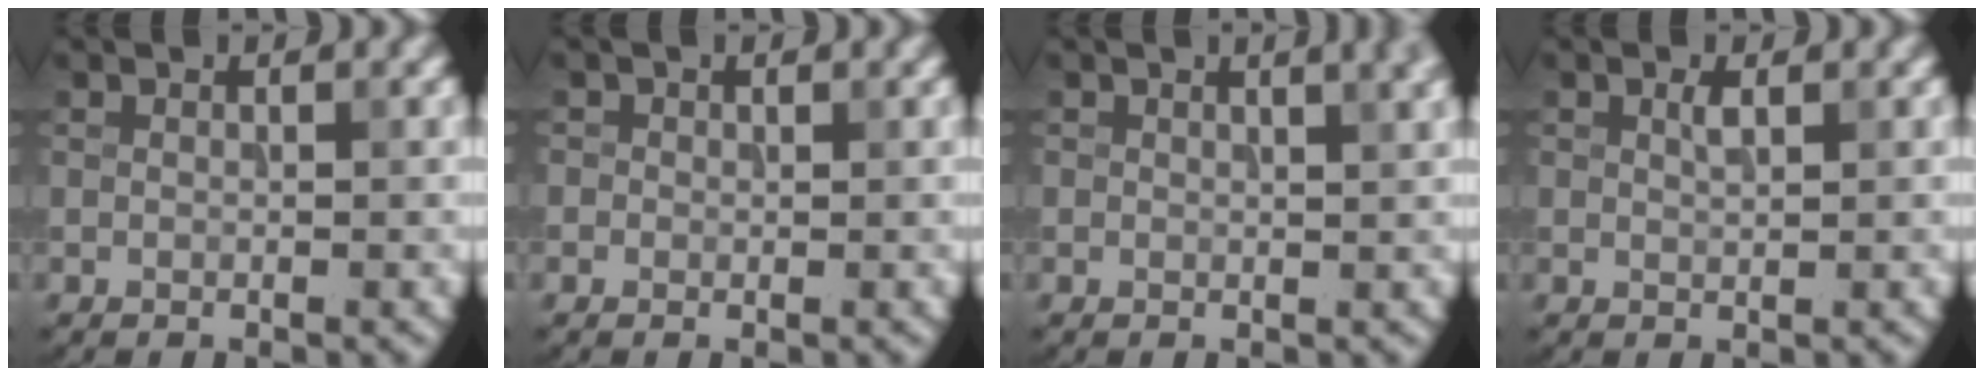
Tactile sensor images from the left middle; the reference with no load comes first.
{"total": 0.6, "force": [0.1, 0.6, 0.0], "torque": [0.004, -0.005, -0.002]}
{"total": 3.1, "force": [1.5, 1.2, 2.4], "torque": [-0.013, 0.004, 0.014]}
{"total": 1.0, "force": [0.4, 0.4, 0.8], "torque": [-0.018, -0.001, 0.009]}